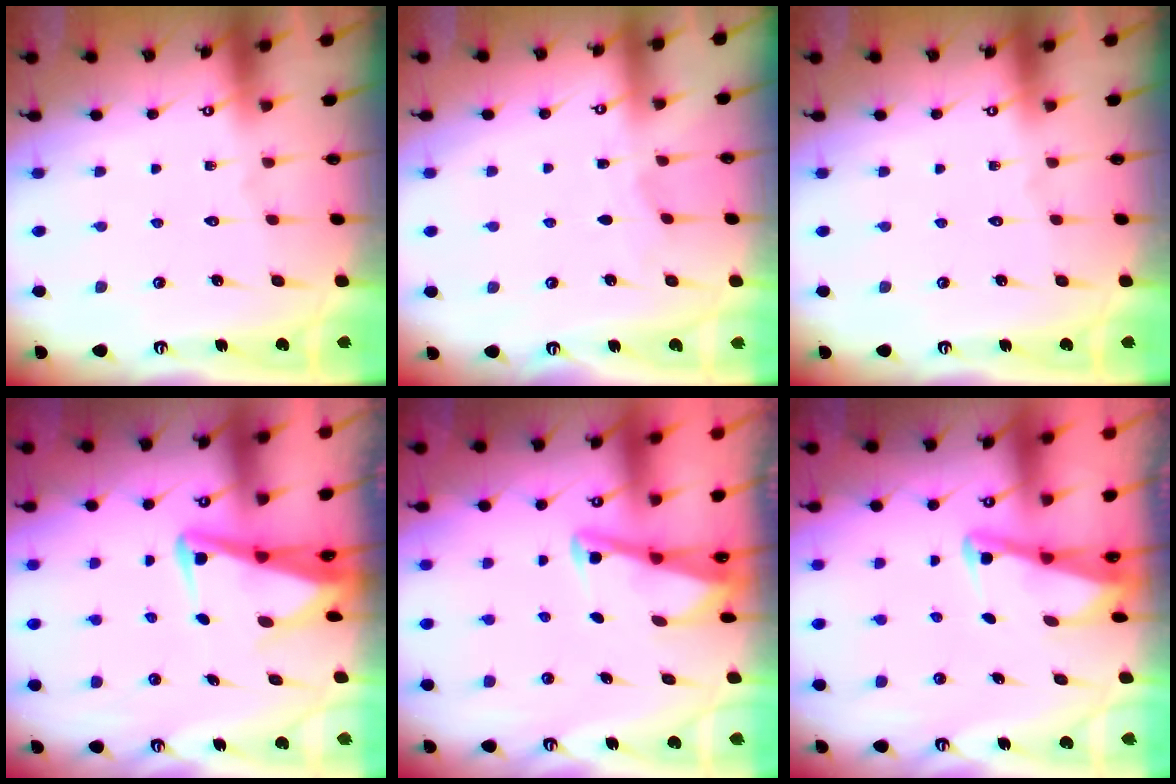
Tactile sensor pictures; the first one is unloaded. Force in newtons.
{"total": 2.8, "press": 2.8, "slide": 0.4}
{"total": 0.0}
{"total": 4.7, "press": 4.5, "slide": 1.2}
{"total": 2.8, "press": 2.8, "slide": 0.4}
{"total": 3.0, "press": 2.9, "slide": 0.4}